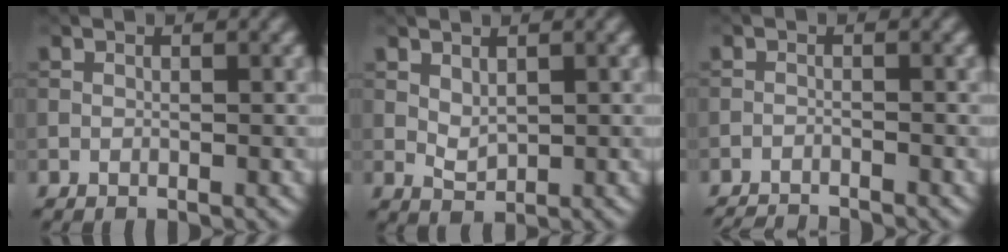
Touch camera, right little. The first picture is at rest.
{"total": 1.6, "force": [0.6, 0.9, 1.1], "torque": [-0.024, -0.004, 0.018]}
{"total": 4.0, "force": [-3.8, 0.4, 0.9], "torque": [-0.019, -0.014, -0.066]}